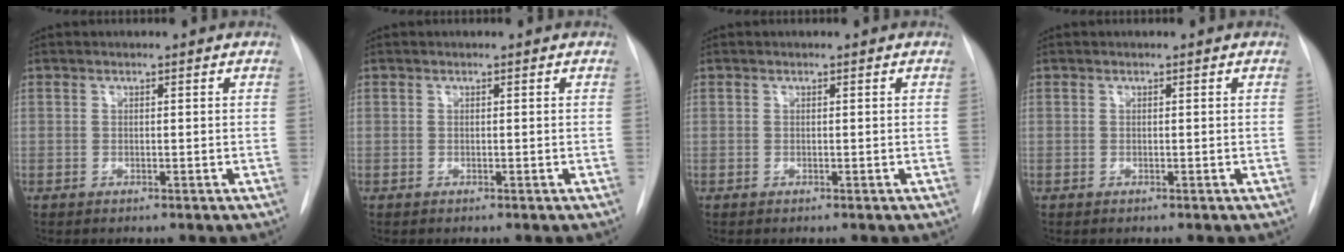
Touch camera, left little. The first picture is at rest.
{"total": 0.0}
{"total": 0.0}
{"total": 0.0}